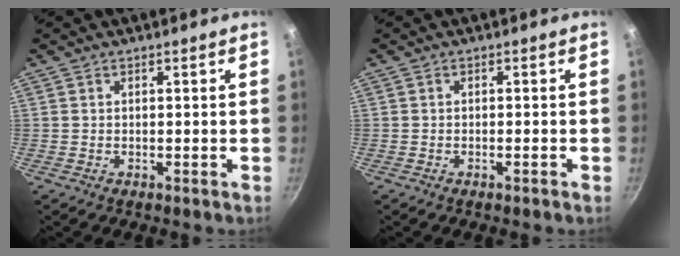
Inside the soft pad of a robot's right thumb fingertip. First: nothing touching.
{"total": 0.9, "force": [-0.6, 0.0, 0.7], "torque": [-0.020, 0.006, -0.010]}